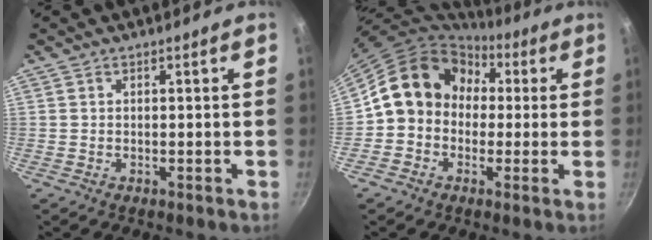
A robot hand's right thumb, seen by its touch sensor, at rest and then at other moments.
{"total": 13.5, "force": [1.5, 11.7, 6.6], "torque": [-0.072, 0.036, 0.003]}